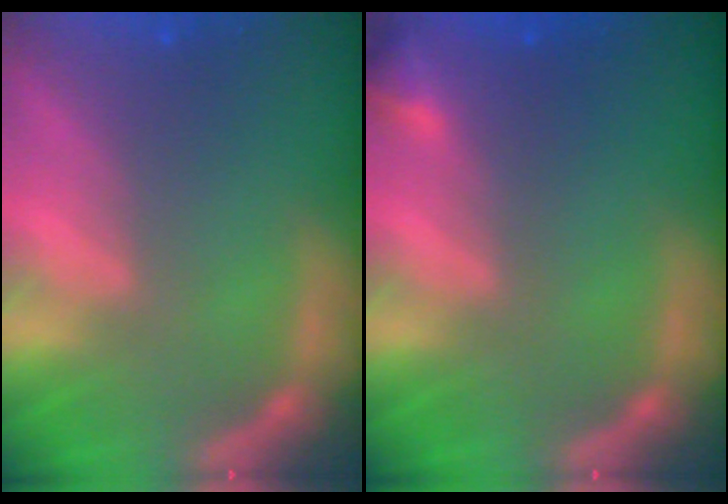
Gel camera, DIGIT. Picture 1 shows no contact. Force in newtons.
{"total": 1.4}